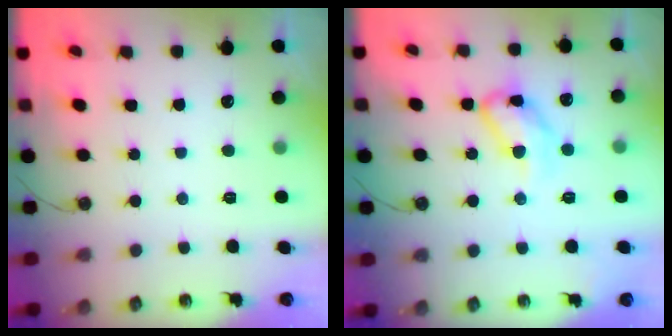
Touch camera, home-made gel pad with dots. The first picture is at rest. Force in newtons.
{"total": 12.5, "press": 12.5, "slide": 0.5}